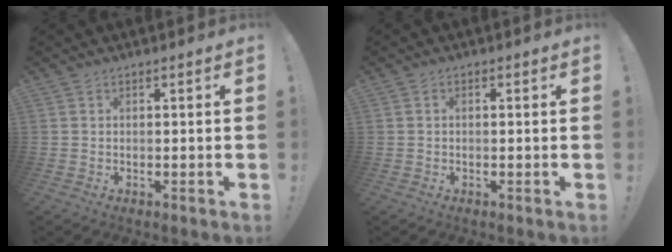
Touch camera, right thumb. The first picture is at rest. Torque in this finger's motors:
{"motor_torque": [-0.09, -0.14, -0.13, 0.06, 0.04]}